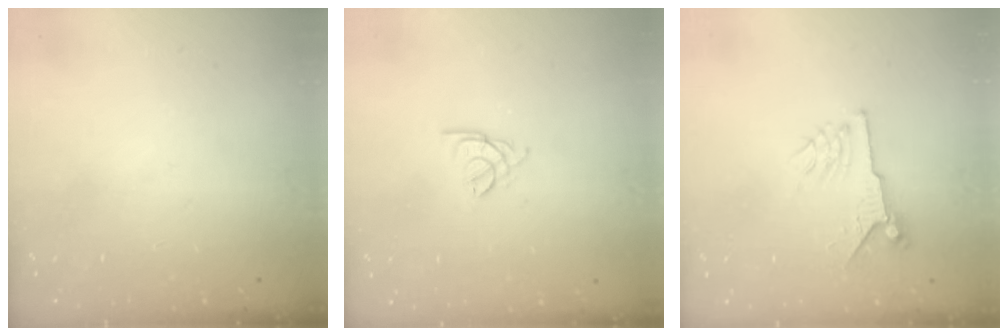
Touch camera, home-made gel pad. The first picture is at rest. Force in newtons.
{"total": 1.8, "press": 1.7, "slide": 0.5}
{"total": 6.2, "press": 6.2, "slide": 0.6}